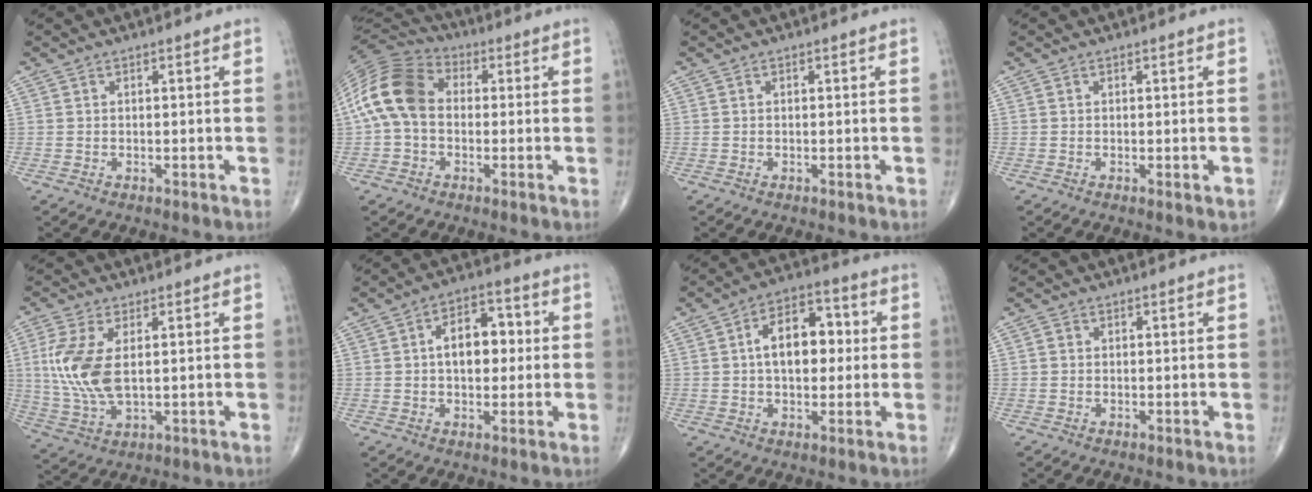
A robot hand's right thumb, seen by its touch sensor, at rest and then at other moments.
{"total": 13.7, "force": [0.2, 9.8, 9.5], "torque": [-0.190, 0.034, -0.010]}
{"total": 0.0}
{"total": 1.5, "force": [-0.4, 0.5, 1.4], "torque": [-0.019, -0.005, -0.004]}
{"total": 11.2, "force": [1.6, 5.6, 9.6], "torque": [-0.220, -0.006, 0.040]}
{"total": 9.7, "force": [0.9, 6.0, 7.5], "torque": [-0.084, 0.019, 0.009]}
{"total": 11.7, "force": [1.2, 7.2, 9.2], "torque": [-0.113, 0.023, 0.012]}
{"total": 0.7, "force": [0.1, 0.7, 0.2], "torque": [-0.001, 0.001, 0.000]}